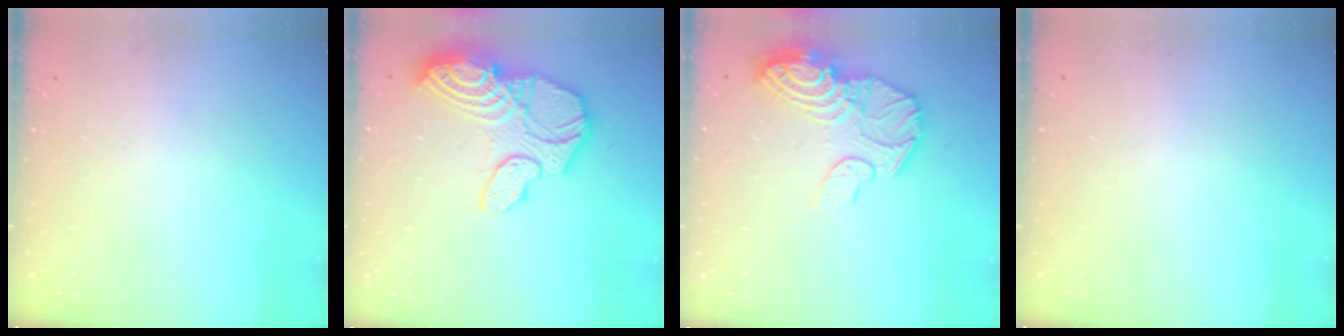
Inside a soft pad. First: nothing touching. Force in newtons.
{"total": 22.7, "press": 22.6, "slide": 2.2}
{"total": 16.0, "press": 16.0, "slide": 1.3}
{"total": 0.0}